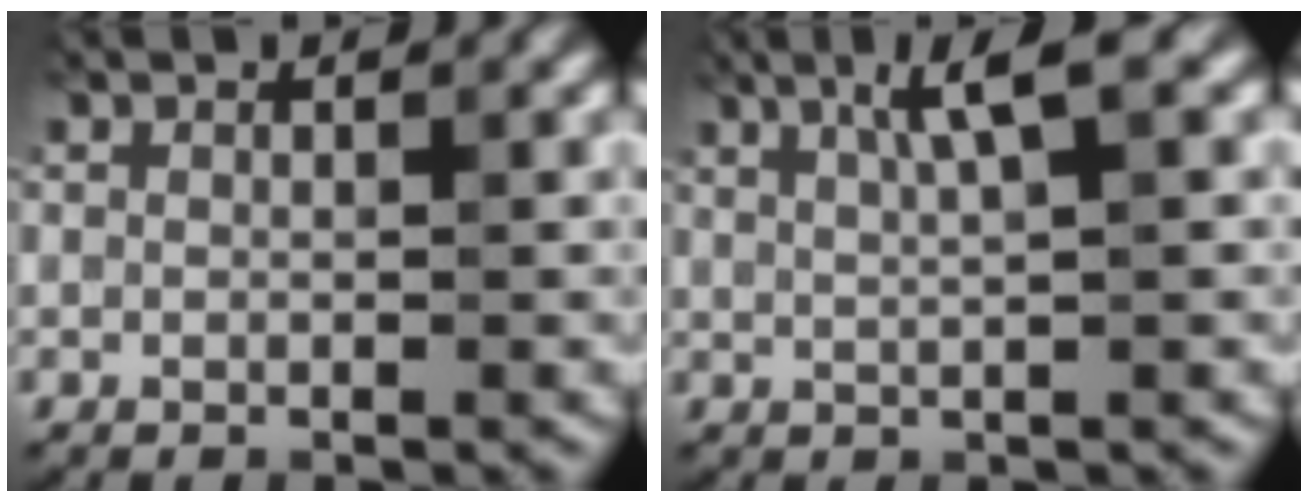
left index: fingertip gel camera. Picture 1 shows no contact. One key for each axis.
{"total": 3.9, "fx": 1.7, "fy": 0.6, "fz": 3.5, "tx": -0.059, "ty": 0.008, "tz": 0.031}